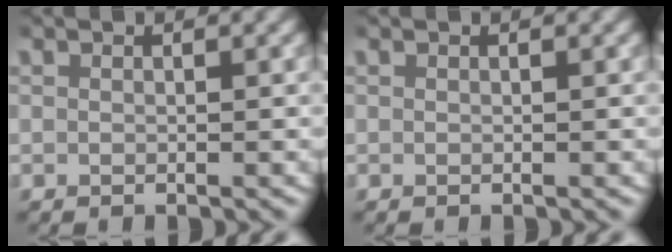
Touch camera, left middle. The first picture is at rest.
{"total": 0.0}